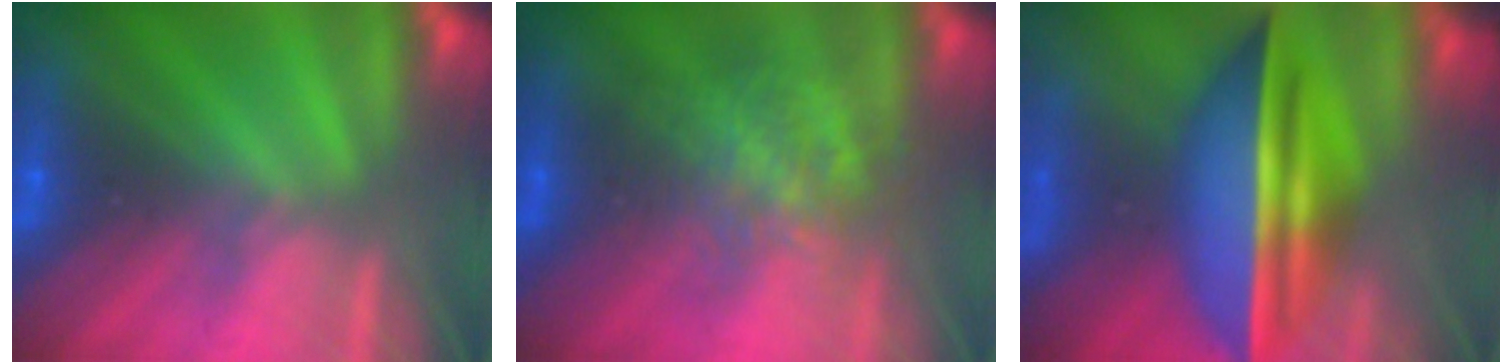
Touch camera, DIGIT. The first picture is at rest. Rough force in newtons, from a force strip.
{"total": 2.3}
{"total": 7.3}